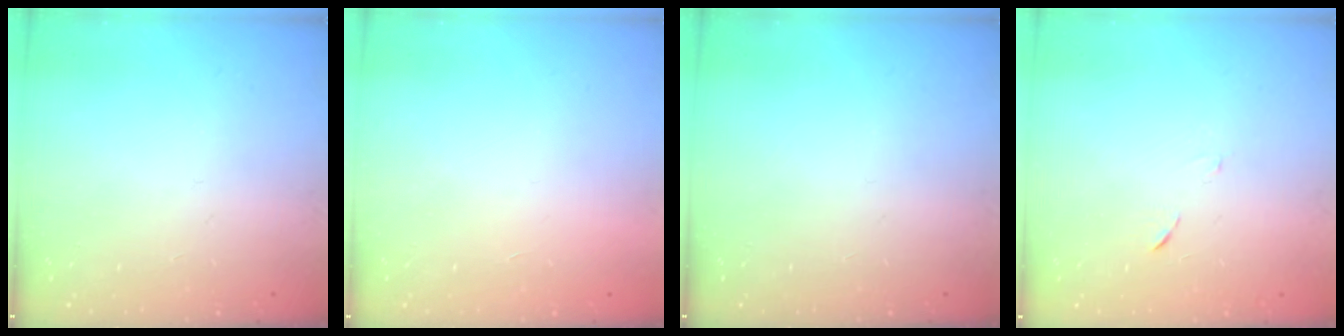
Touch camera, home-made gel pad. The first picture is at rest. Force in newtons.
{"total": 1.7, "press": 1.7, "slide": 0.1}
{"total": 0.0}
{"total": 5.0, "press": 4.9, "slide": 0.6}